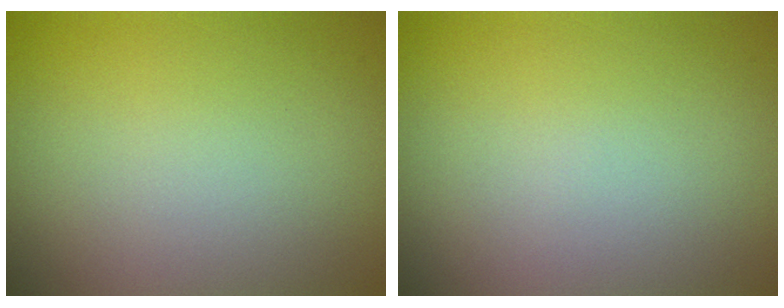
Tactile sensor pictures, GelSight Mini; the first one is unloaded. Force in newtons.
{"total": 0.0}